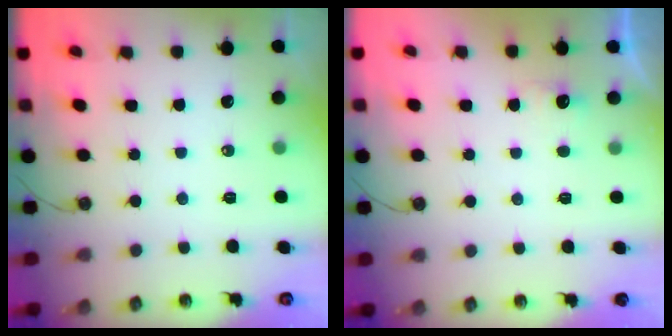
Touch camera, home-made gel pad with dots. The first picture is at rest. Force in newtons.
{"total": 2.2, "press": 2.0, "slide": 0.9}